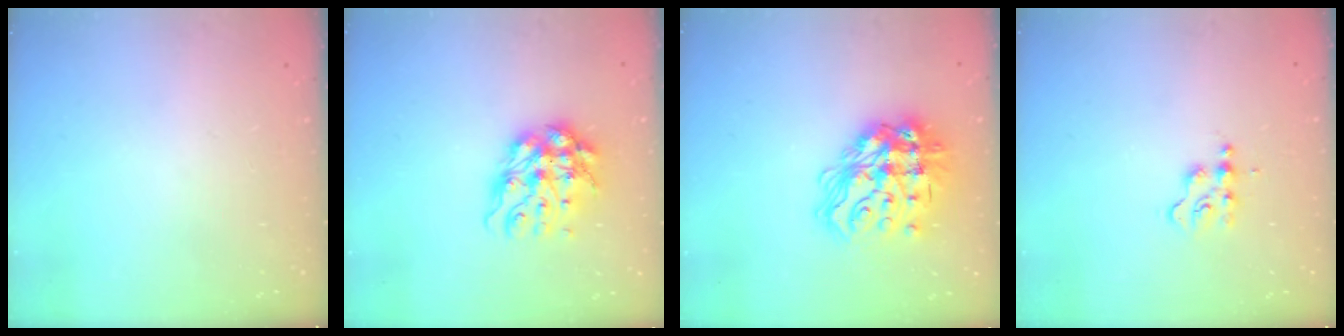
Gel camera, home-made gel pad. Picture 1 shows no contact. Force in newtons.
{"total": 12.1, "press": 12.0, "slide": 1.3}
{"total": 19.8, "press": 19.6, "slide": 2.3}
{"total": 3.0, "press": 3.0, "slide": 0.4}